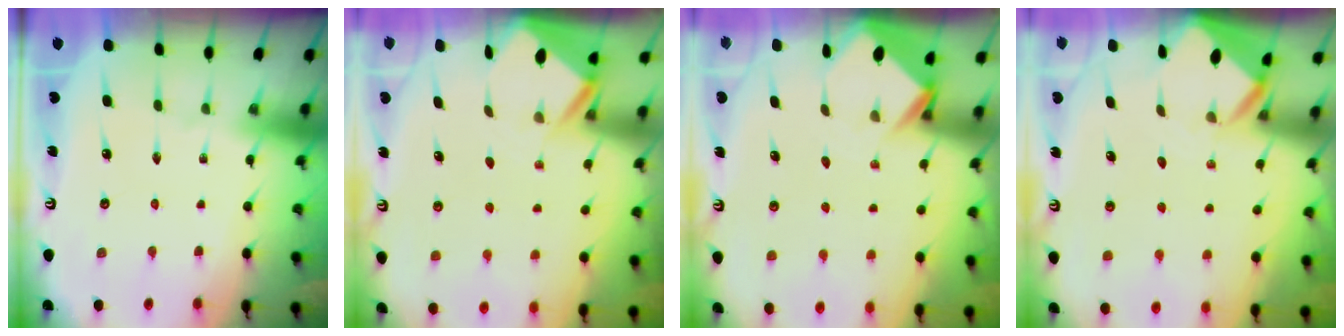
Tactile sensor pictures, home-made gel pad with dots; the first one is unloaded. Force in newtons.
{"total": 3.1, "press": 3.1, "slide": 0.3}
{"total": 3.6, "press": 3.6, "slide": 0.2}
{"total": 3.4, "press": 3.4, "slide": 0.1}